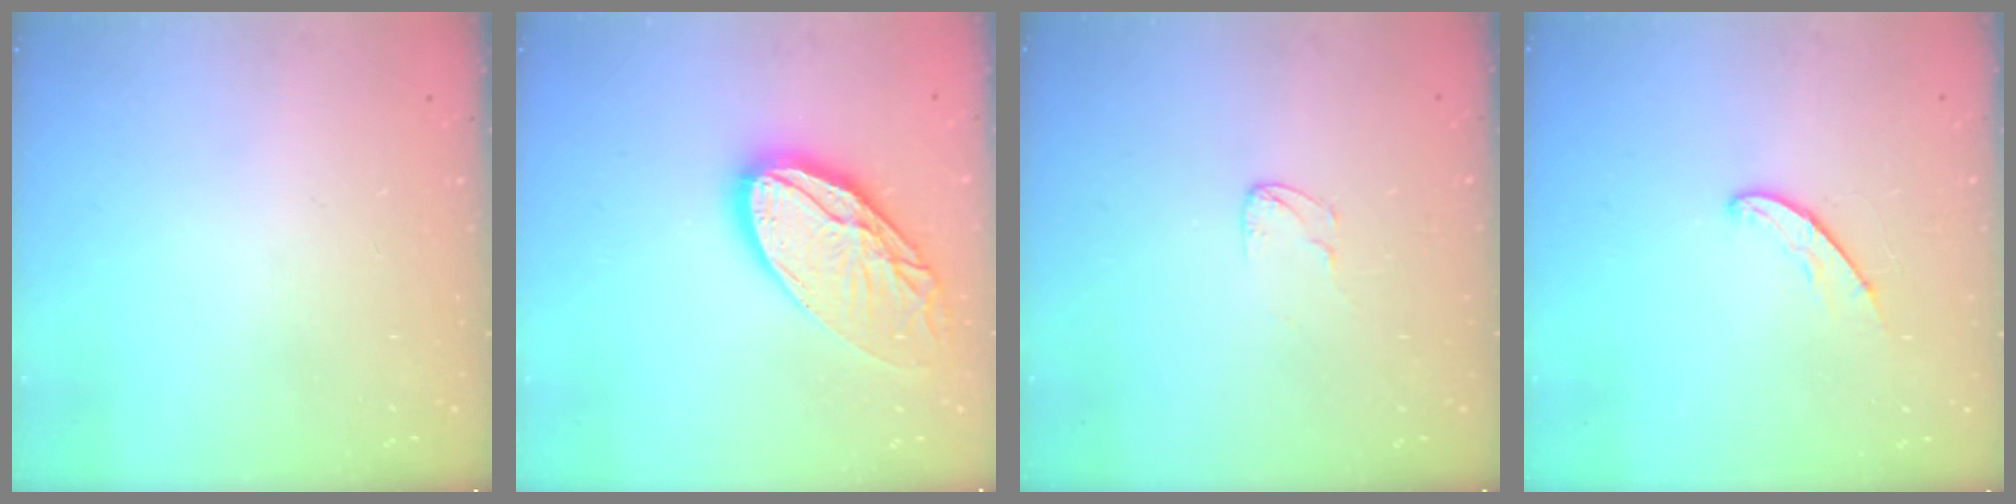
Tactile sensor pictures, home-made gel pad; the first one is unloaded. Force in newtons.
{"total": 18.6, "press": 18.5, "slide": 1.9}
{"total": 2.5, "press": 2.5, "slide": 0.2}
{"total": 6.1, "press": 6.1, "slide": 0.4}